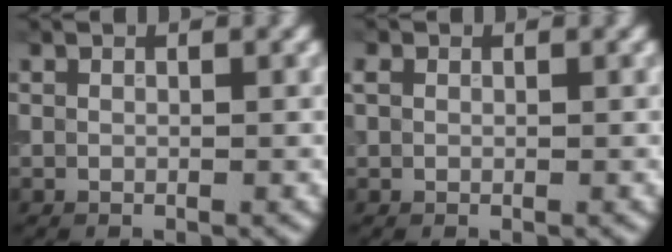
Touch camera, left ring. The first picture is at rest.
{"total": 1.1, "force": [0.4, 0.8, 0.5], "torque": [-0.010, 0.005, 0.004]}